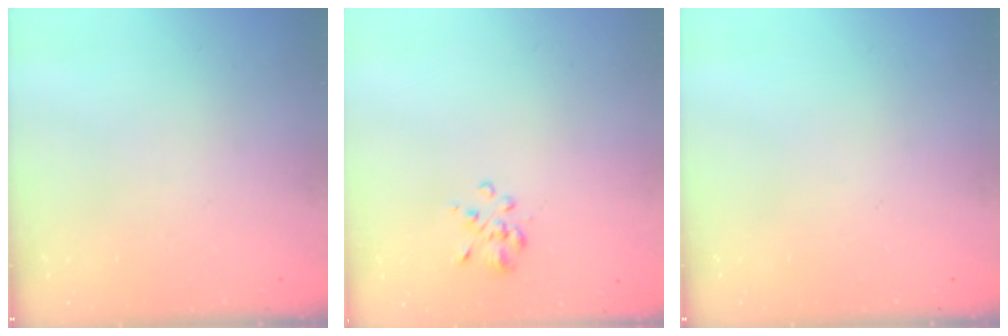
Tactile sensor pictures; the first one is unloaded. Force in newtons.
{"total": 2.2, "press": 1.9, "slide": 1.1}
{"total": 0.0}